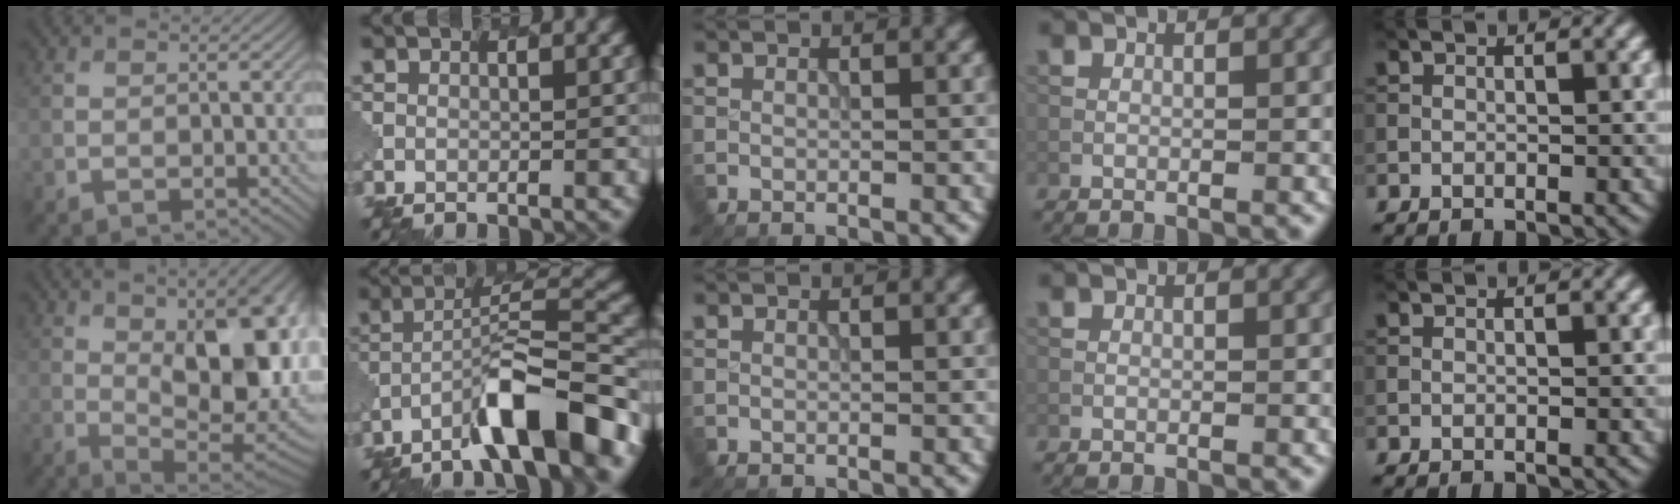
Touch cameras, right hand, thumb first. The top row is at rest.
{"thumb": {"total": 18.2, "force": [2.7, 8.7, 15.8], "torque": [-0.203, 0.010, 0.048]}, "index": {"total": 9.0, "force": [-5.5, 1.8, 6.9], "torque": [-0.113, 0.016, -0.090]}}